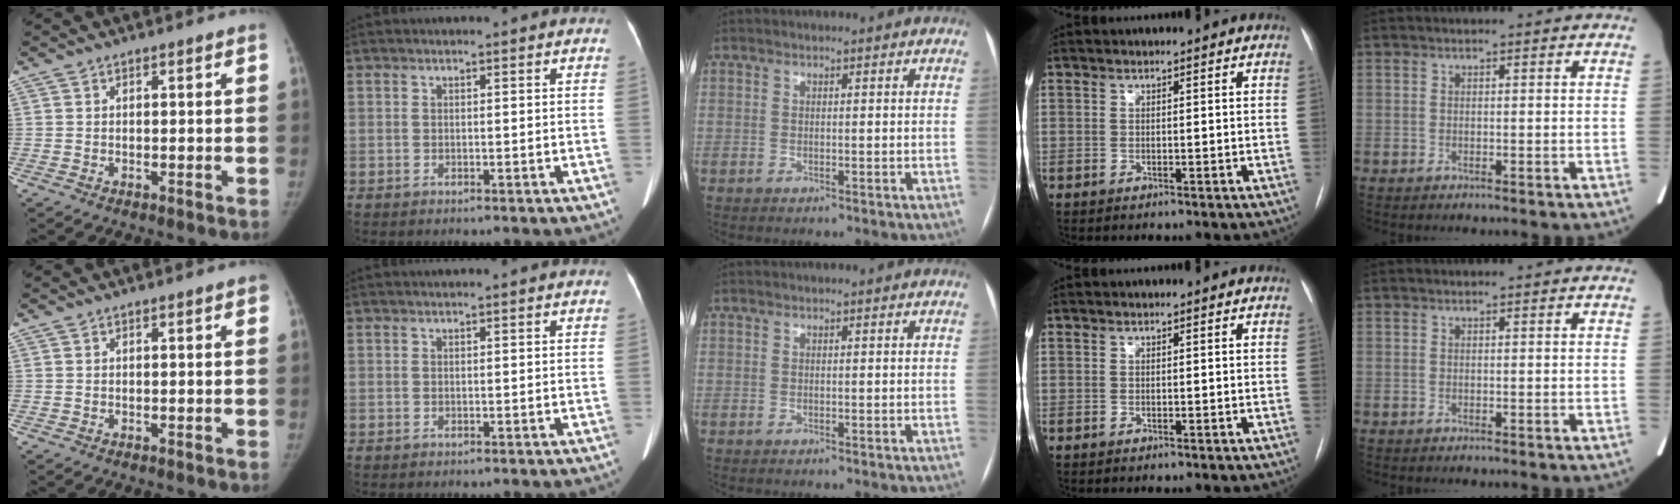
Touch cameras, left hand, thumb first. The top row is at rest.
{"thumb": {"total": 0.8, "force": [0.4, 0.2, 0.7], "torque": [-0.009, 0.002, 0.002]}}